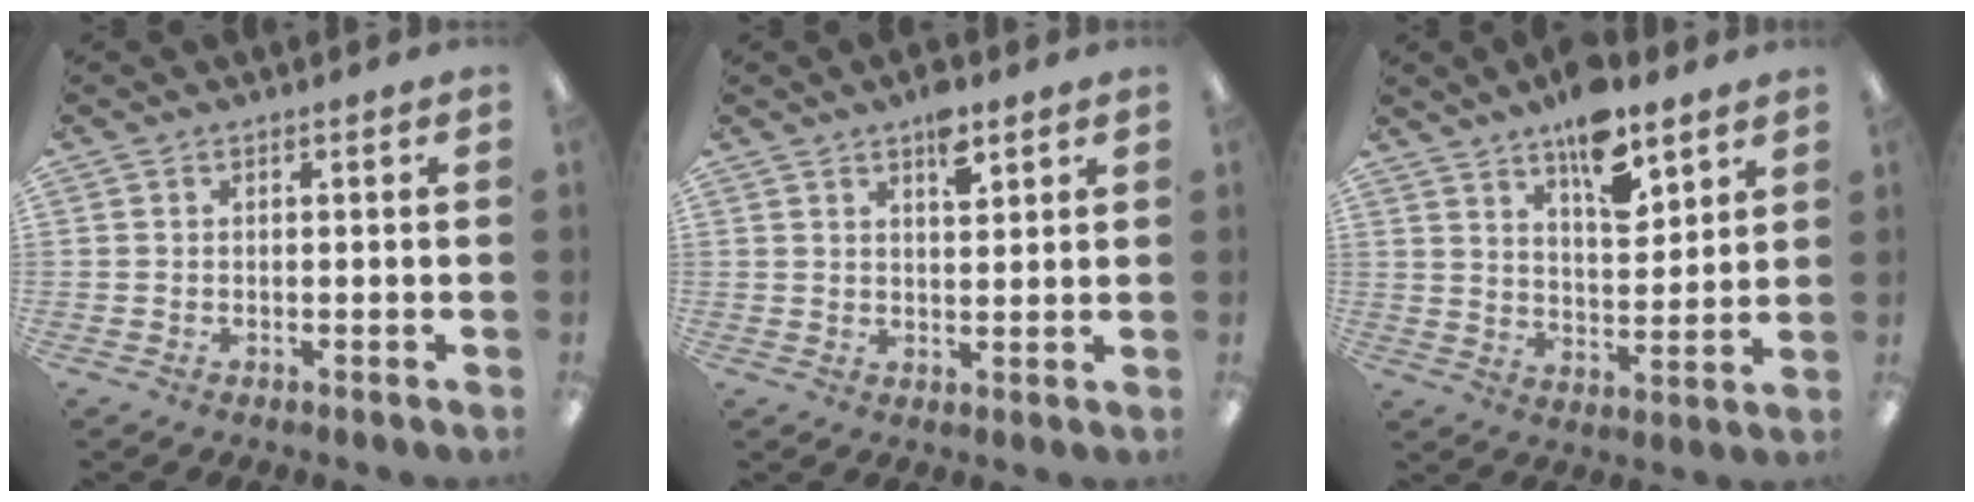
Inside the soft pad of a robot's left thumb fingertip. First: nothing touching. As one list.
[{"total": 6.0, "force": [4.0, 2.5, 3.7], "torque": [-0.041, -0.023, 0.063]}, {"total": 12.5, "force": [9.1, 4.8, 7.2], "torque": [-0.107, -0.051, 0.156]}]